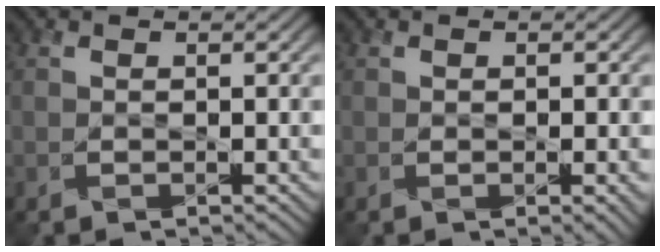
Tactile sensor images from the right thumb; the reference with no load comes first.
{"total": 1.2, "force": [-0.1, 0.2, 1.2], "torque": [-0.018, -0.004, -0.001]}